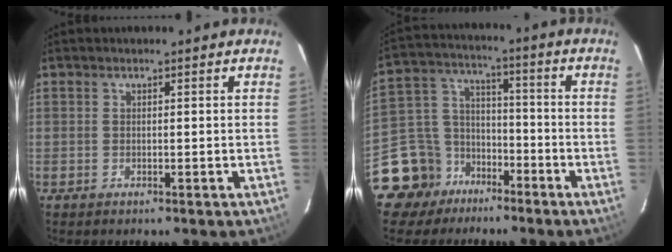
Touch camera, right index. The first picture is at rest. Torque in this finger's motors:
{"motor_torque": [-0.24, -0.19, -0.93, -0.21]}